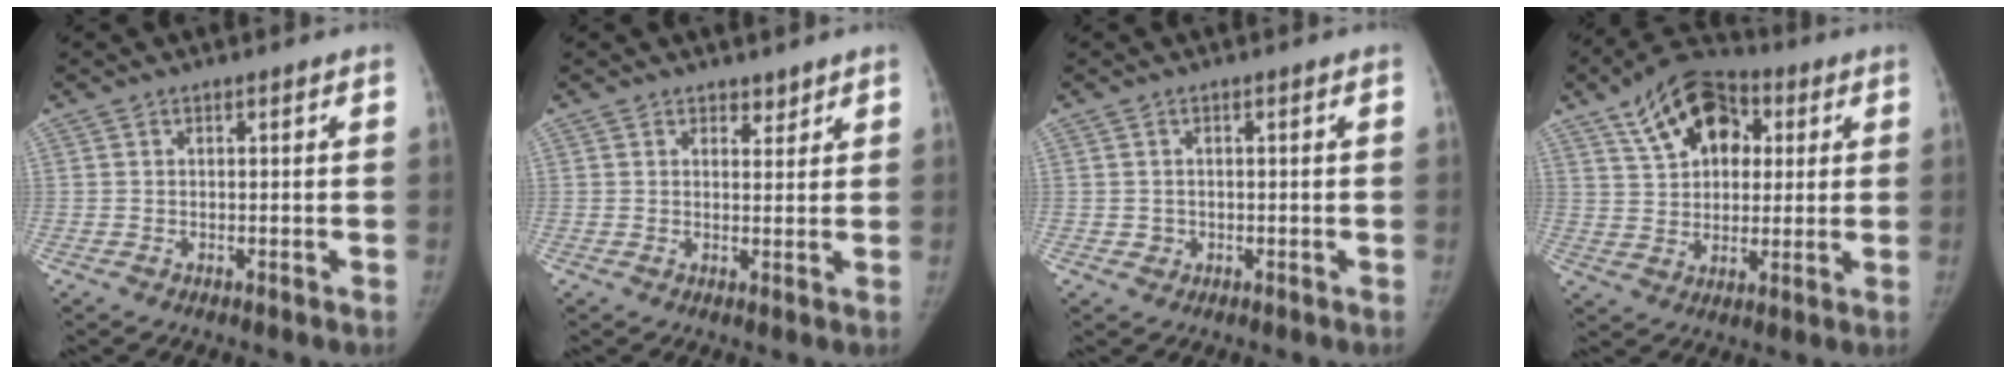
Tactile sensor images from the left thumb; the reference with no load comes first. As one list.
[{"total": 2.0, "force": [1.6, 1.1, 0.4], "torque": [0.011, -0.011, 0.020]}, {"total": 1.3, "force": [-0.3, 1.3, 0.2], "torque": [0.000, 0.004, 0.000]}, {"total": 15.3, "force": [6.1, 9.9, 9.9], "torque": [-0.125, 0.003, 0.099]}]